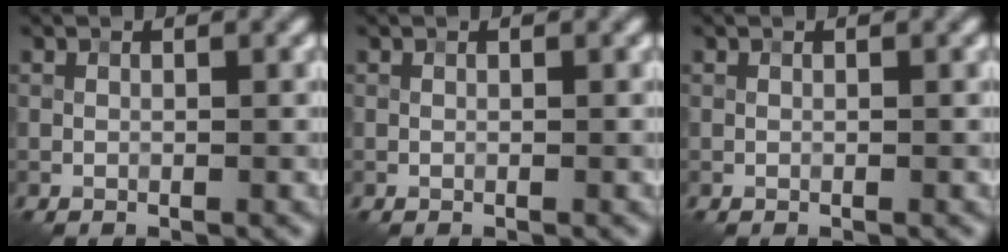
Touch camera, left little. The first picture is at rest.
{"total": 0.0}
{"total": 0.0}